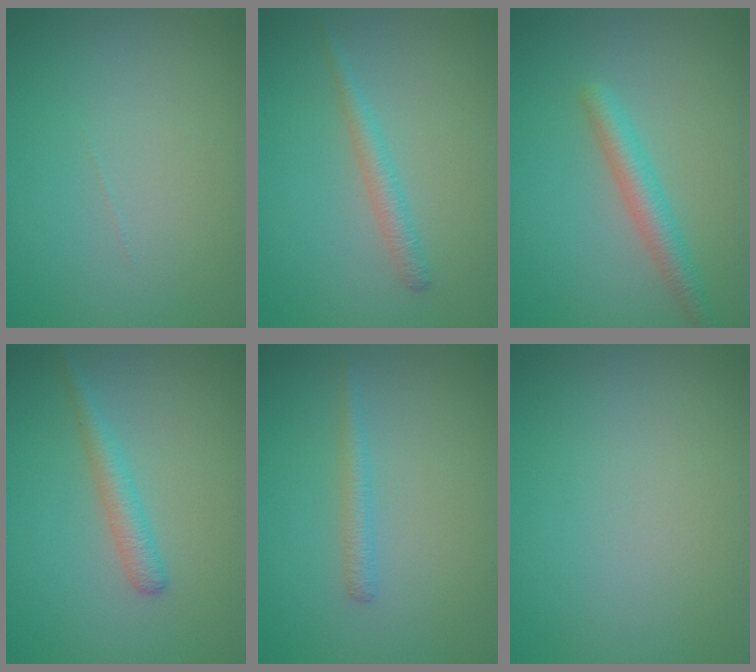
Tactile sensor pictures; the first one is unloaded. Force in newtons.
{"total": 1.8, "press": 1.8, "slide": 0.0}
{"total": 3.0, "press": 3.0, "slide": 0.0}
{"total": 2.1, "press": 2.1, "slide": 0.1}
{"total": 1.3, "press": 1.3, "slide": 0.1}
{"total": 0.0}